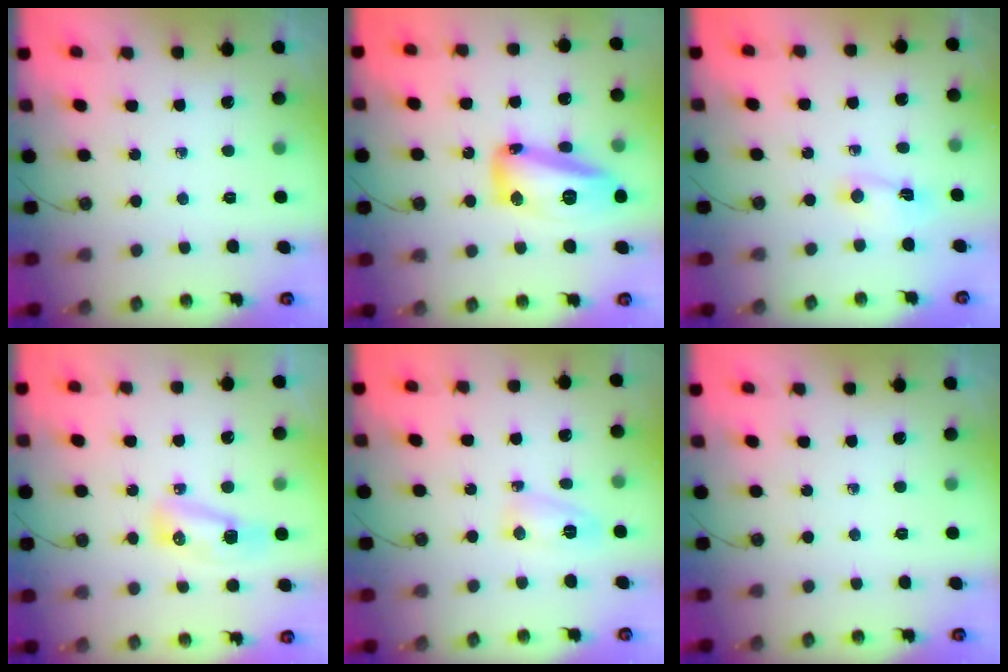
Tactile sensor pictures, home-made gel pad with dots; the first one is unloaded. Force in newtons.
{"total": 15.9, "press": 15.8, "slide": 1.4}
{"total": 1.8, "press": 1.8, "slide": 0.3}
{"total": 7.7, "press": 7.6, "slide": 1.1}
{"total": 4.7, "press": 4.6, "slide": 0.9}
{"total": 0.0}